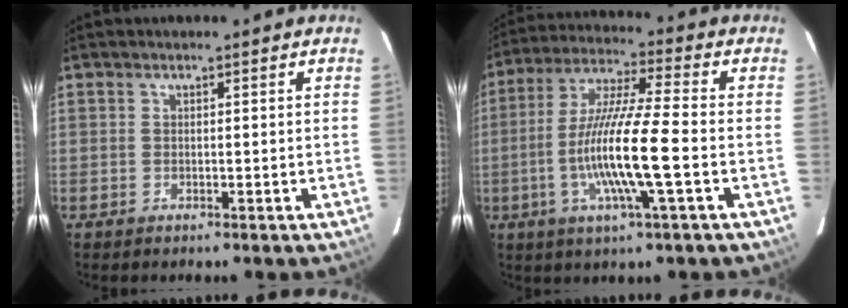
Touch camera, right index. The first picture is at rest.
{"total": 13.5, "force": [-3.0, 0.0, 13.1], "torque": [-0.256, -0.008, -0.062]}